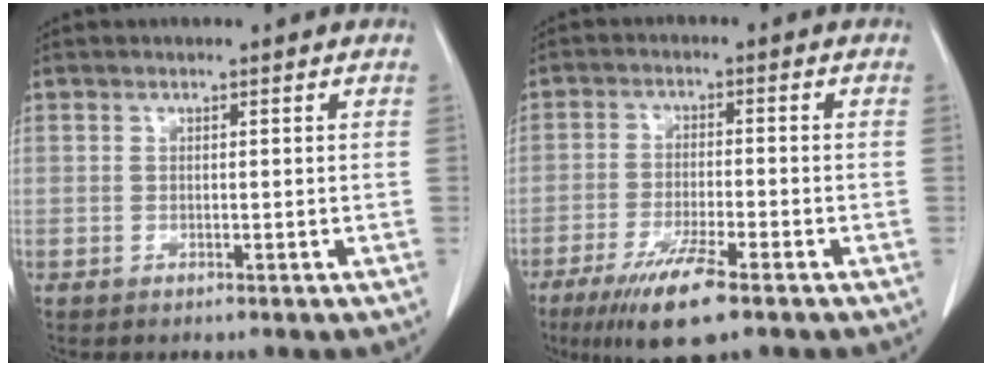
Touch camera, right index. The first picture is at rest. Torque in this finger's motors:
{"motor_torque": [0.52, -0.35, 0.25, 0.07]}